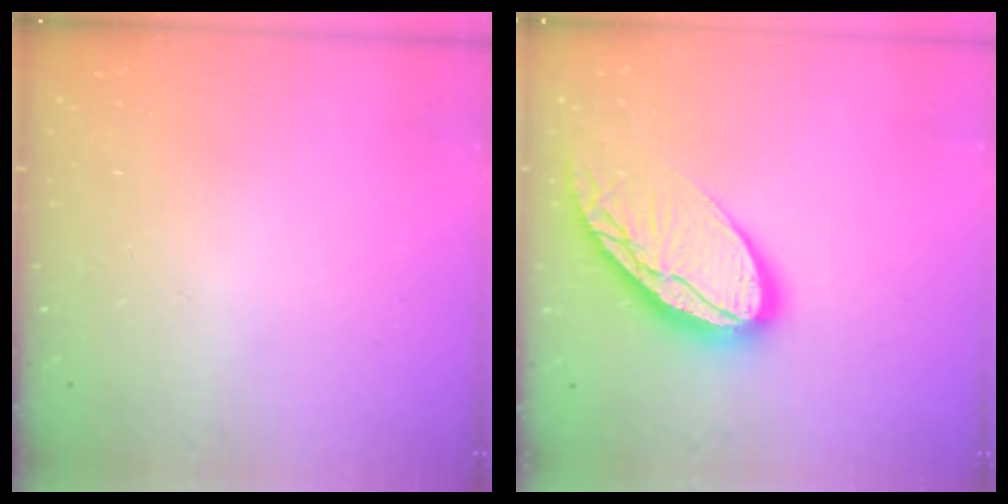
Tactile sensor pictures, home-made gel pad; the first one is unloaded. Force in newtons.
{"total": 17.0, "press": 16.9, "slide": 1.4}